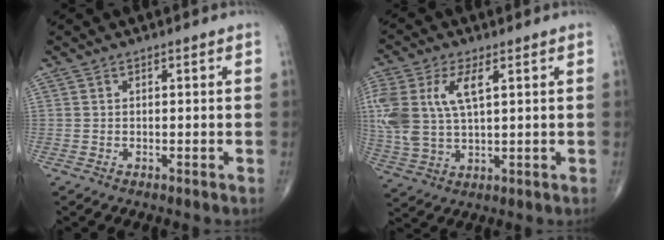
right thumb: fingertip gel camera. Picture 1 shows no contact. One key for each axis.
{"total": 14.2, "fx": 3.9, "fy": 7.2, "fz": 11.6, "tx": -0.273, "ty": 0.004, "tz": 0.081}